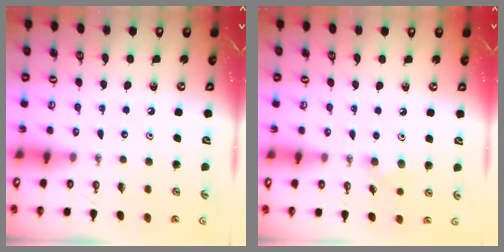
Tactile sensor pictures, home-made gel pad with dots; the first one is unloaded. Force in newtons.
{"total": 7.2, "press": 7.1, "slide": 1.0}